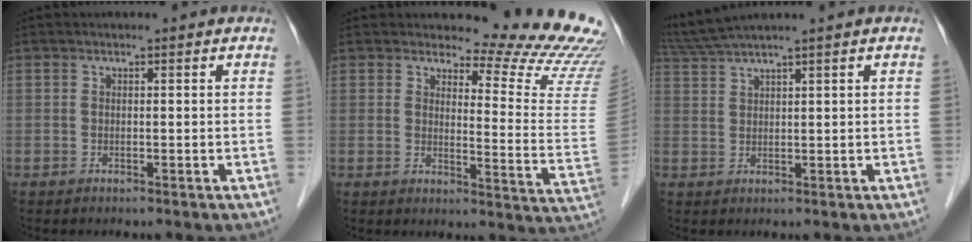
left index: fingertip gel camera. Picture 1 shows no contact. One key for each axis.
{"total": 15.1, "fx": 14.8, "fy": 0.2, "fz": 3.1, "tx": -0.030, "ty": -0.145, "tz": 0.145}
{"total": 5.6, "fx": 4.8, "fy": -1.4, "fz": 2.5, "tx": -0.056, "ty": 0.021, "tz": 0.097}